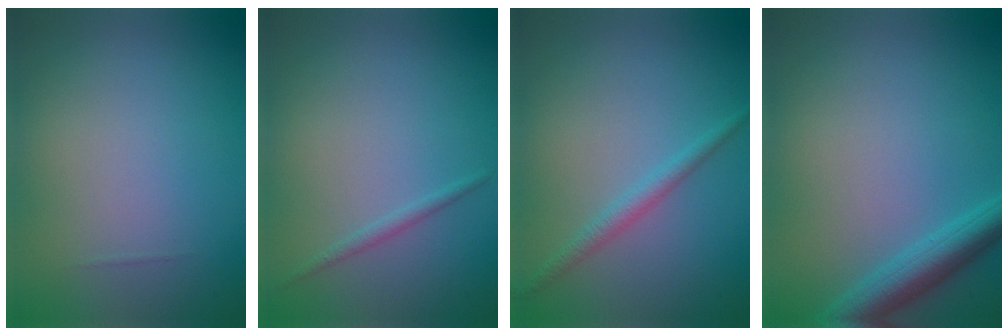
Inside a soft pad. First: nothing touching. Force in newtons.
{"total": 0.9, "press": 0.9, "slide": 0.1}
{"total": 1.6, "press": 1.6, "slide": 0.1}
{"total": 3.9, "press": 3.9, "slide": 0.2}